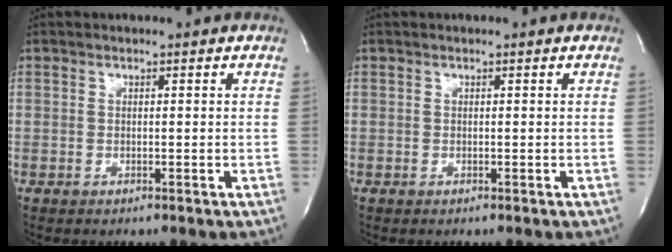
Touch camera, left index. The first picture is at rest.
{"total": 0.0}